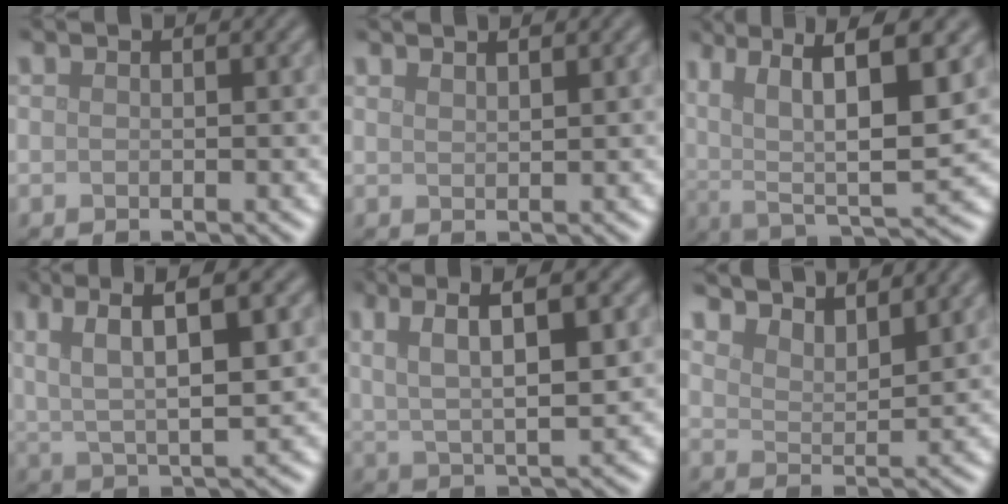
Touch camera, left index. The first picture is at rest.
{"total": 1.2, "force": [1.1, 0.2, 0.4], "torque": [0.000, 0.001, 0.013]}
{"total": 11.9, "force": [4.7, 3.7, 10.3], "torque": [-0.186, 0.006, 0.082]}
{"total": 8.2, "force": [3.4, 2.5, 7.1], "torque": [-0.133, 0.009, 0.061]}
{"total": 7.0, "force": [2.9, 1.9, 6.2], "torque": [-0.110, 0.006, 0.054]}
{"total": 6.1, "force": [5.6, 1.4, 1.9], "torque": [-0.037, -0.003, 0.088]}